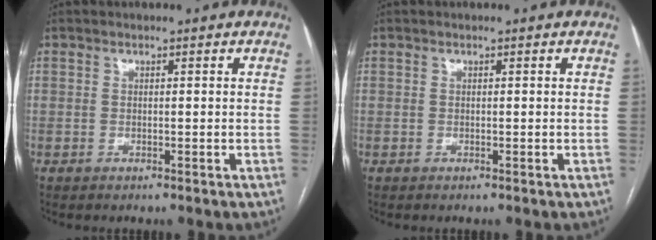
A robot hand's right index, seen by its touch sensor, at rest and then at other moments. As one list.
[{"total": 0.0}]